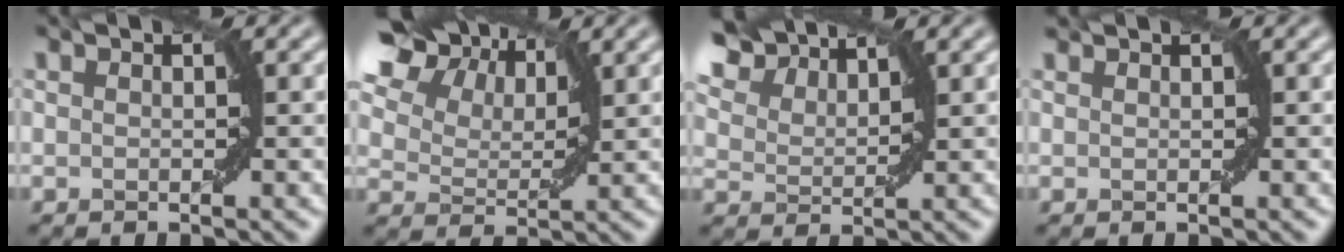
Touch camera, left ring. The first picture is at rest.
{"total": 13.8, "force": [7.6, 8.8, 7.5], "torque": [-0.148, 0.049, 0.133]}
{"total": 7.1, "force": [6.1, 2.8, 2.5], "torque": [-0.081, 0.012, 0.109]}
{"total": 0.5, "force": [0.5, -0.2, 0.0], "torque": [-0.001, 0.003, 0.010]}